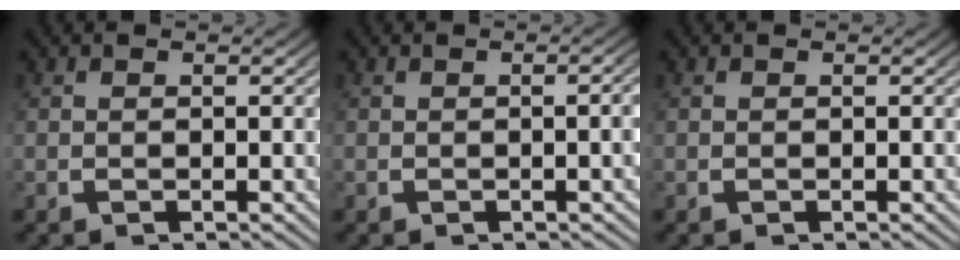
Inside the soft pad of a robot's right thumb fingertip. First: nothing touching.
{"total": 1.7, "force": [-0.3, 0.2, 1.7], "torque": [-0.020, 0.006, -0.006]}
{"total": 0.0}